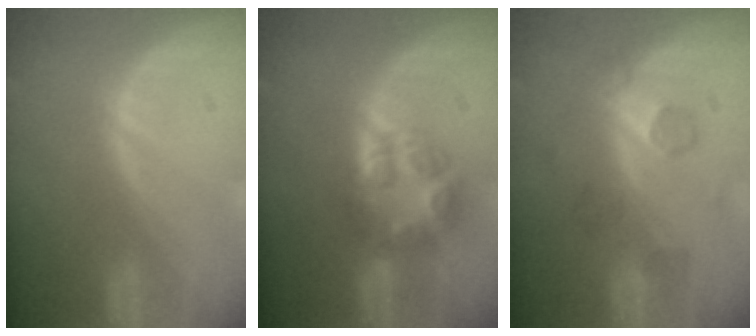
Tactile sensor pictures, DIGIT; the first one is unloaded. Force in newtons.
{"total": 7.7, "press": 6.7, "slide": 3.7}
{"total": 4.8, "press": 4.5, "slide": 1.5}